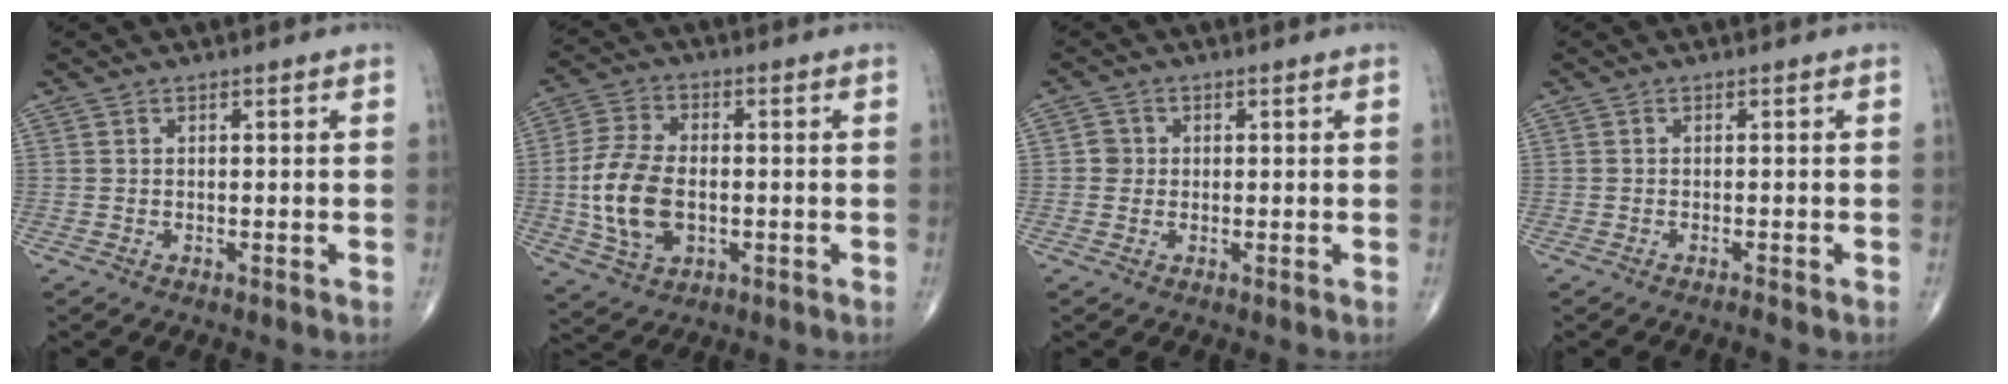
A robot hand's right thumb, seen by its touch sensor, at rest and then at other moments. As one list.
[{"total": 10.4, "force": [-1.3, 6.4, 8.1], "torque": [-0.157, 0.007, -0.021]}, {"total": 2.1, "force": [-0.1, 2.1, 0.5], "torque": [0.010, 0.009, -0.004]}, {"total": 0.8, "force": [-0.7, -0.1, 0.4], "torque": [-0.010, 0.005, -0.012]}]